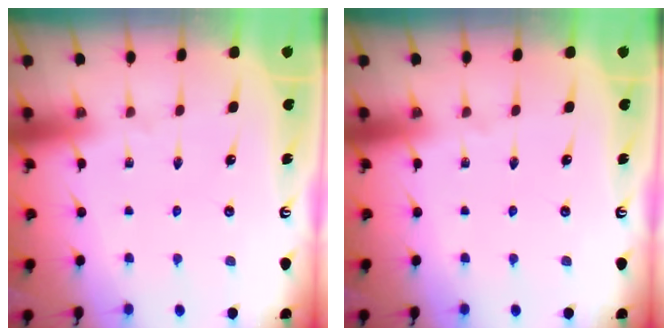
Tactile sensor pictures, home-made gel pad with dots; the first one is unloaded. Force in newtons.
{"total": 0.0}